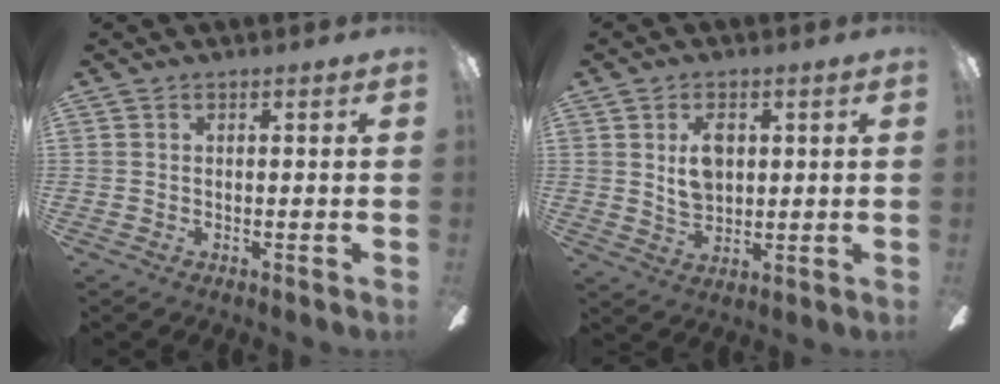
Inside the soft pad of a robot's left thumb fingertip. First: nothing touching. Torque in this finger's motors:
{"motor_torque": [1.12, 0.91, 0.65, -0.29, 0.07]}